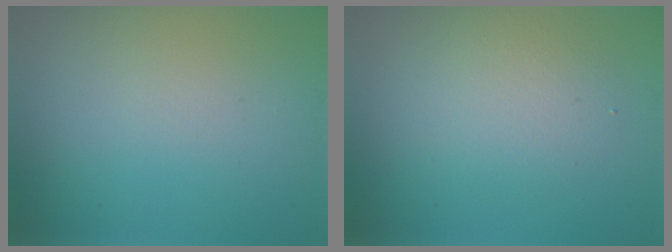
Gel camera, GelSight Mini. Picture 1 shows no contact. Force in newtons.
{"total": 2.6, "press": 2.6, "slide": 0.1}